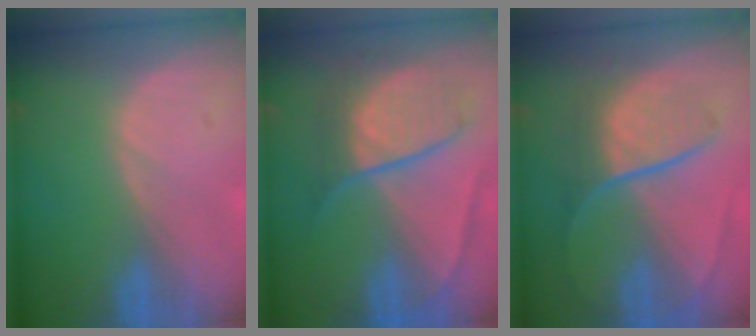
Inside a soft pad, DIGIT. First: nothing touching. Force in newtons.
{"total": 7.9, "press": 7.9, "slide": 0.6}
{"total": 9.0, "press": 7.5, "slide": 5.0}